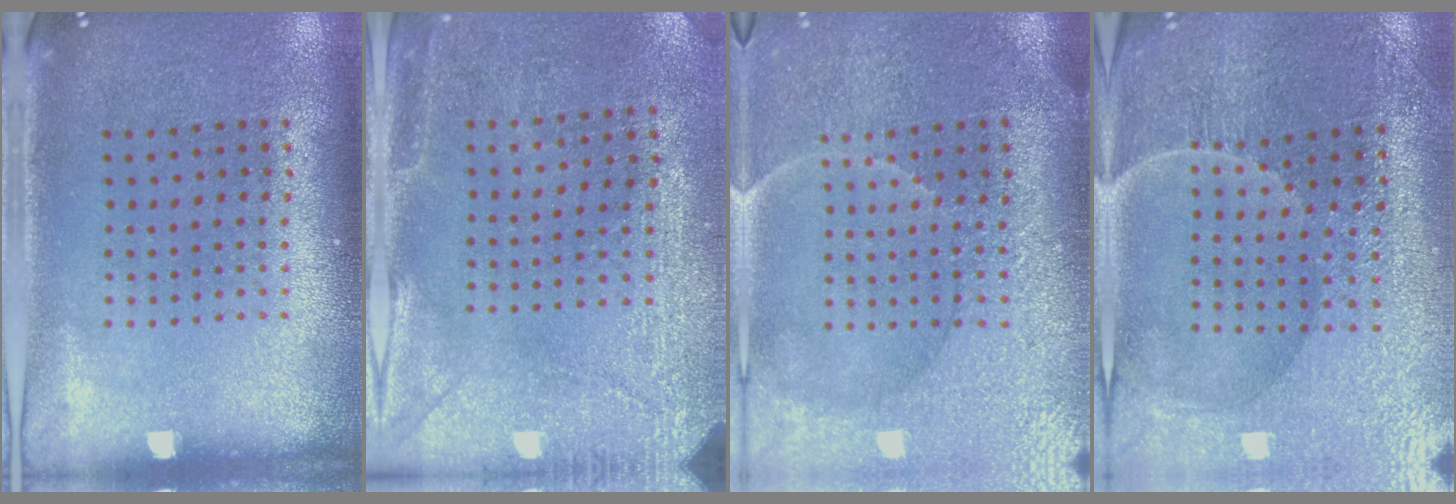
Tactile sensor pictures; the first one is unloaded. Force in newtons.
{"total": 2.9, "press": 2.7, "slide": 1.0}
{"total": 3.8, "press": 3.6, "slide": 1.3}
{"total": 3.5, "press": 3.5, "slide": 0.2}